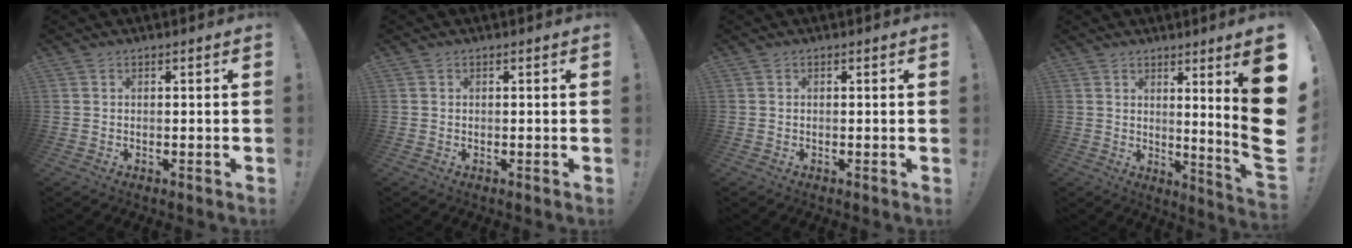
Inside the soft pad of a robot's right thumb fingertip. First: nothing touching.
{"total": 0.0}
{"total": 0.0}
{"total": 11.5, "force": [2.7, -2.1, 11.0], "torque": [-0.155, -0.050, 0.025]}